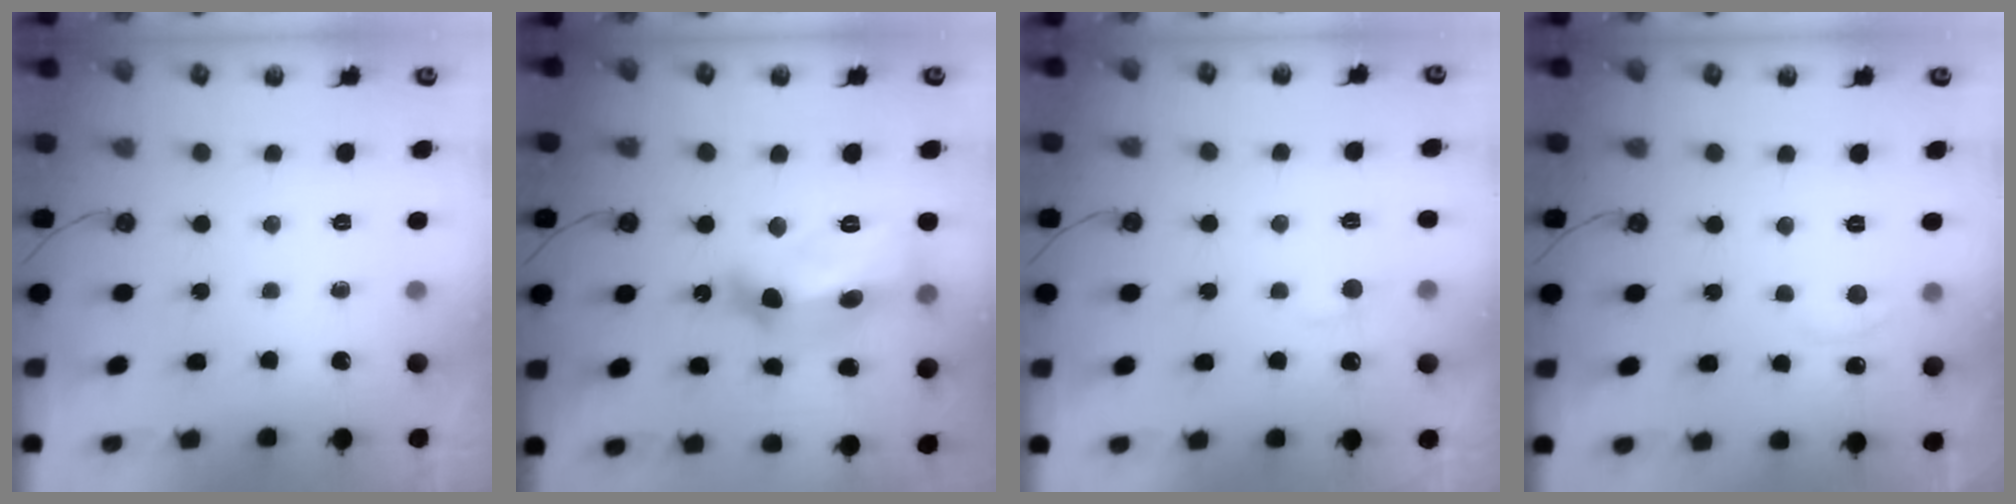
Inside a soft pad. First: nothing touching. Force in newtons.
{"total": 15.6, "press": 15.5, "slide": 1.3}
{"total": 2.1, "press": 2.1, "slide": 0.4}
{"total": 1.7, "press": 1.5, "slide": 0.6}